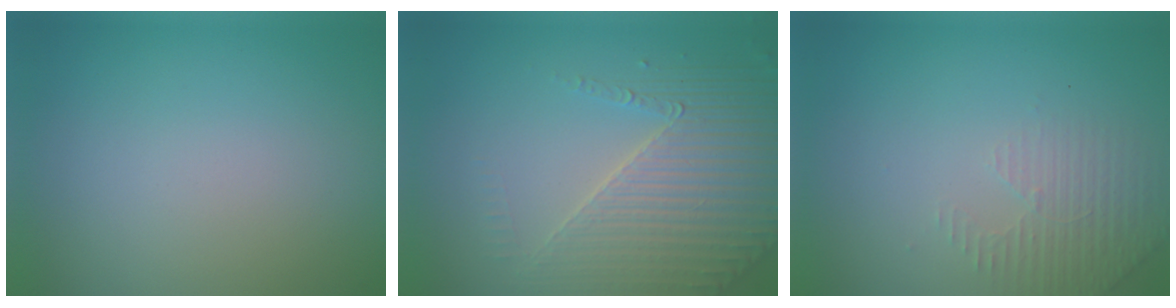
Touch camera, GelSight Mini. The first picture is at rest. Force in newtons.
{"total": 4.6, "press": 4.1, "slide": 2.0}
{"total": 2.3, "press": 2.2, "slide": 0.6}